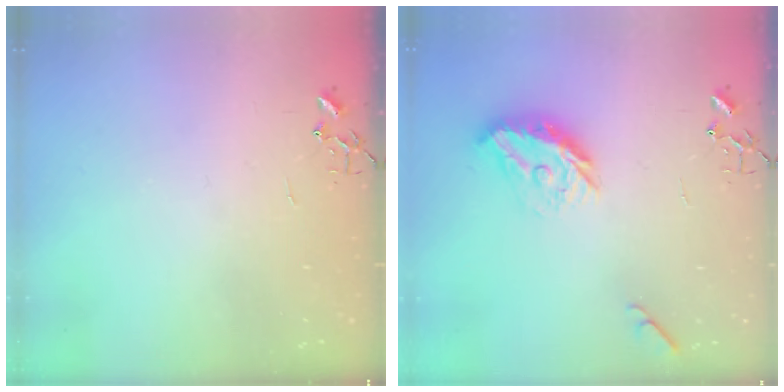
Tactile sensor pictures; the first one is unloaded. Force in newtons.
{"total": 13.5, "press": 13.4, "slide": 0.7}